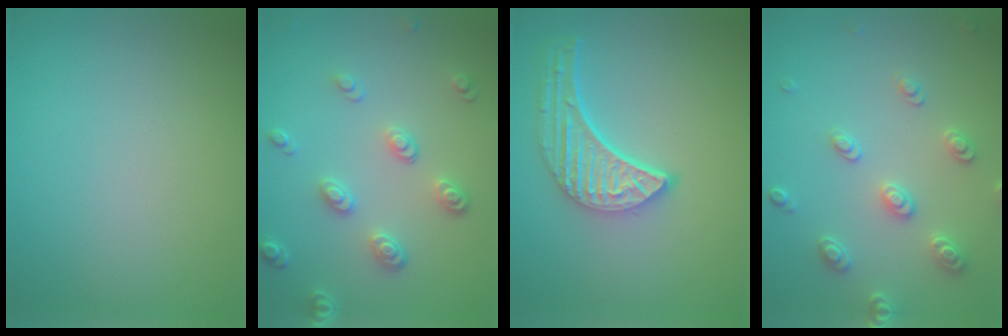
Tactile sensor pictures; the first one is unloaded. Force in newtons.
{"total": 3.6, "press": 2.9, "slide": 2.1}
{"total": 5.1, "press": 4.0, "slide": 3.2}
{"total": 3.0, "press": 2.9, "slide": 0.6}